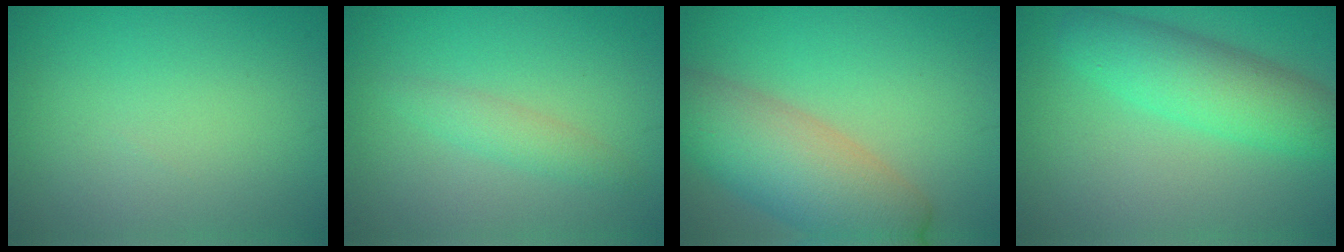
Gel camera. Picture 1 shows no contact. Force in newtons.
{"total": 1.8, "press": 1.8, "slide": 0.0}
{"total": 8.0, "press": 8.0, "slide": 0.8}
{"total": 5.6, "press": 5.6, "slide": 0.2}